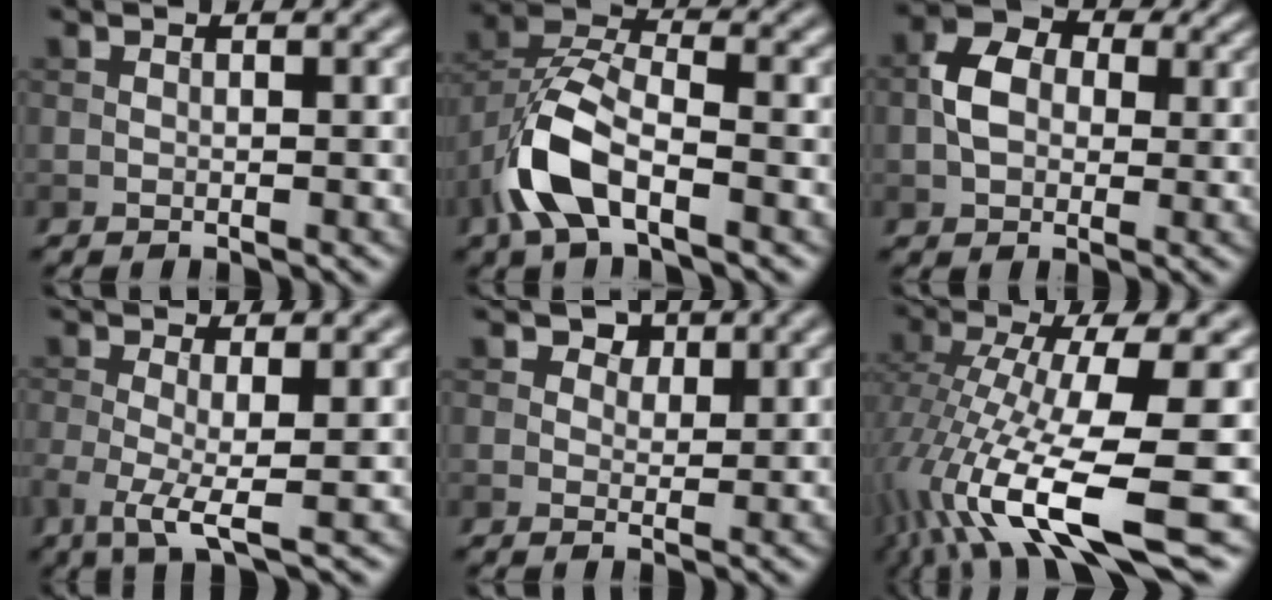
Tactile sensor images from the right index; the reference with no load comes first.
{"total": 7.3, "force": [-3.3, 3.3, 5.6], "torque": [-0.116, 0.004, -0.073]}
{"total": 5.4, "force": [0.5, 4.1, 3.6], "torque": [-0.066, 0.007, 0.006]}
{"total": 3.9, "force": [-1.1, 0.9, 3.7], "torque": [-0.081, -0.011, -0.023]}
{"total": 2.5, "force": [1.4, 1.7, 1.1], "torque": [-0.013, -0.008, 0.018]}
{"total": 13.9, "force": [-4.9, 3.8, 12.4], "torque": [-0.253, -0.018, -0.076]}